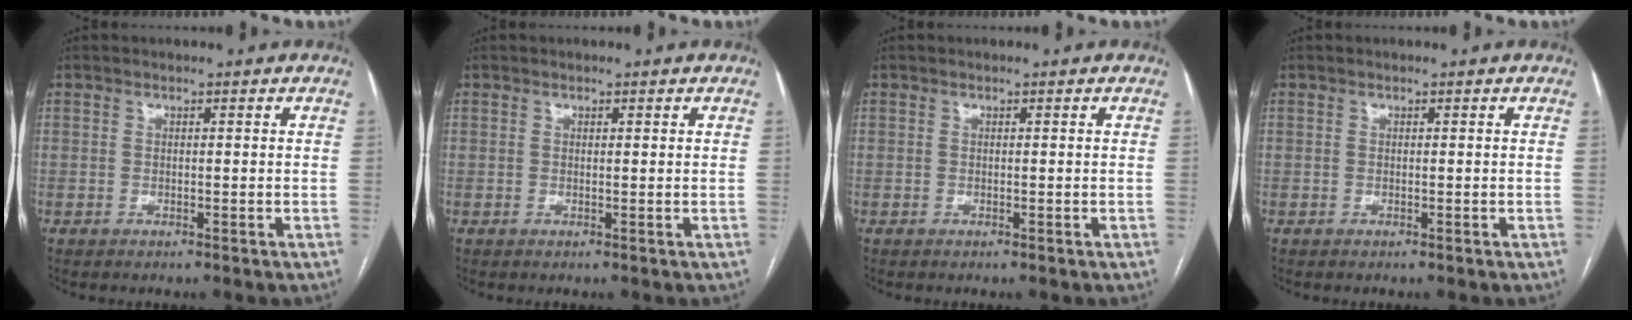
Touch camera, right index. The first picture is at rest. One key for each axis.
{"total": 0.0}
{"total": 0.0}
{"total": 0.0}